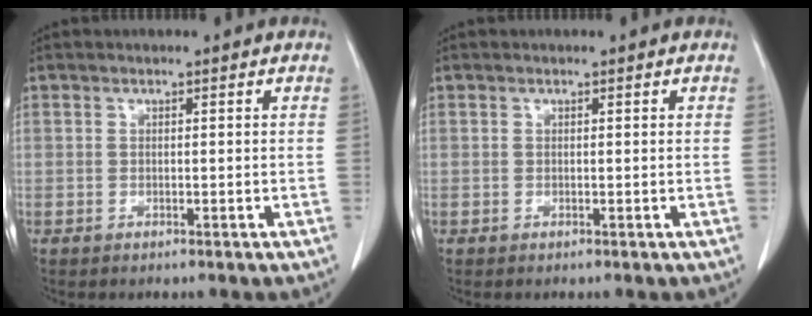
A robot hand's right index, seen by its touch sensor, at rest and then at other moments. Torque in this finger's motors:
{"motor_torque": [-0.07, -0.03, 0.00, -0.01]}